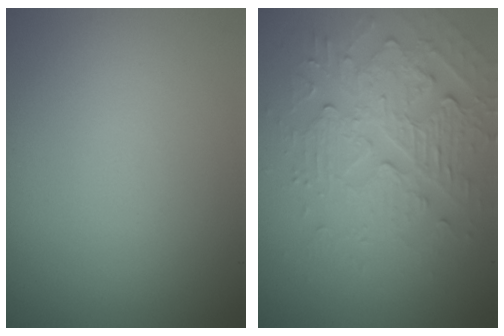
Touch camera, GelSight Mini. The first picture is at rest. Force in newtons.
{"total": 3.9, "press": 3.5, "slide": 1.8}